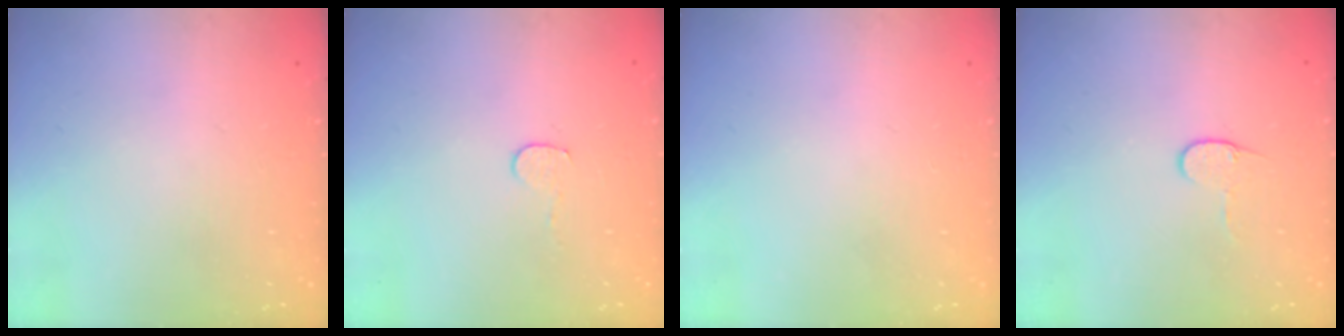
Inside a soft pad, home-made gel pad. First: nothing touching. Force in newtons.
{"total": 4.1, "press": 4.1, "slide": 0.3}
{"total": 0.0}
{"total": 4.3, "press": 4.3, "slide": 0.4}